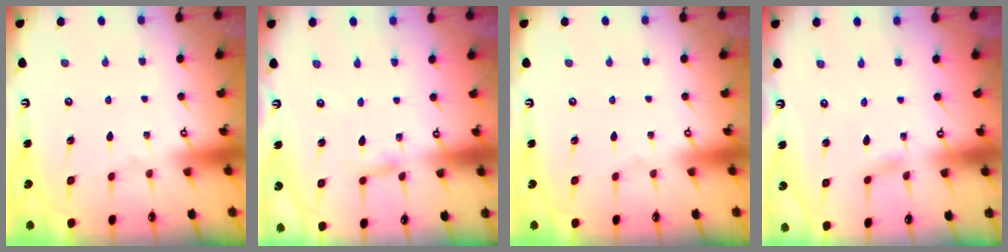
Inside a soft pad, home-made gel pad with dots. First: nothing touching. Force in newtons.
{"total": 2.8, "press": 2.8, "slide": 0.2}
{"total": 0.0}
{"total": 2.4, "press": 2.3, "slide": 0.3}